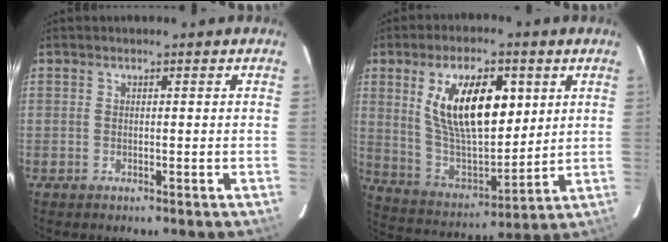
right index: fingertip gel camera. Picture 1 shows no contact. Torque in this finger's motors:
{"motor_torque": [1.21, 0.93, 0.64, 0.21]}